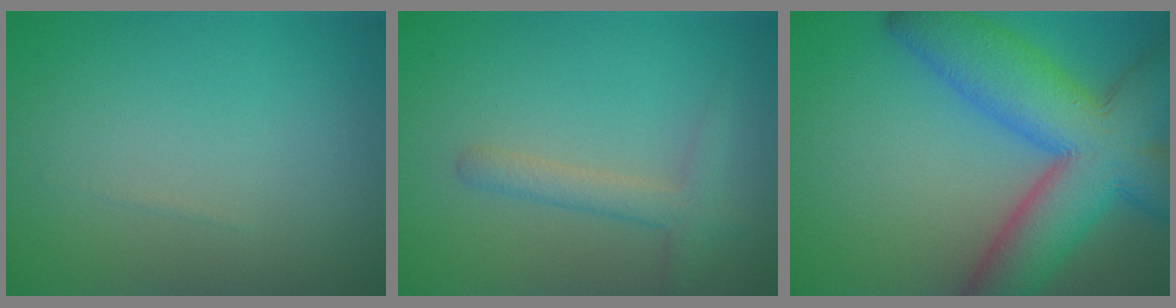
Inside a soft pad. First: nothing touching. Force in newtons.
{"total": 1.8, "press": 1.8, "slide": 0.2}
{"total": 12.3, "press": 12.3, "slide": 0.7}